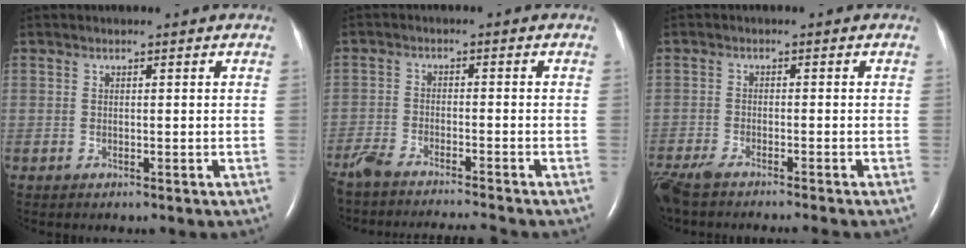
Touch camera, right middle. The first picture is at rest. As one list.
[{"total": 8.1, "force": [-7.6, -0.1, 2.8], "torque": [-0.047, -0.009, -0.128]}, {"total": 8.1, "force": [-7.0, 0.0, 4.1], "torque": [-0.059, -0.022, -0.116]}]